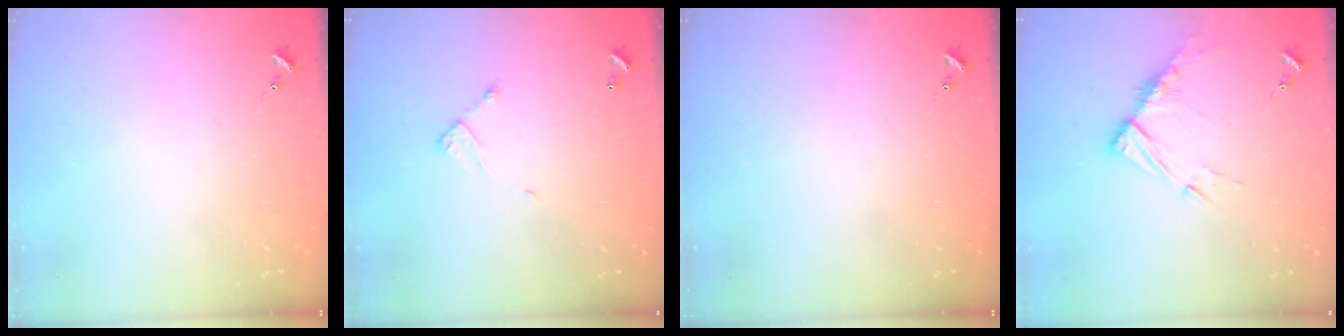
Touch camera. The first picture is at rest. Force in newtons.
{"total": 4.9, "press": 4.9, "slide": 0.4}
{"total": 0.0}
{"total": 10.5, "press": 10.4, "slide": 1.0}